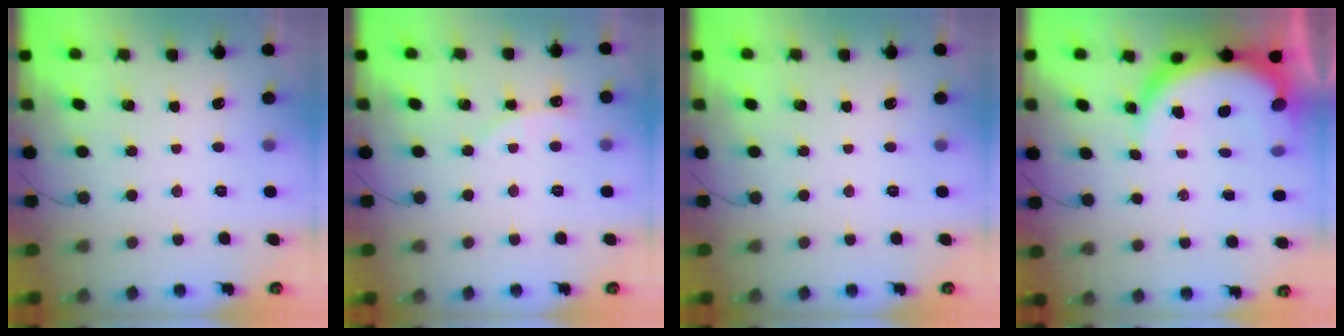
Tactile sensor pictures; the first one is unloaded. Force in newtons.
{"total": 2.5, "press": 2.5, "slide": 0.3}
{"total": 0.0}
{"total": 10.0, "press": 10.0, "slide": 1.1}